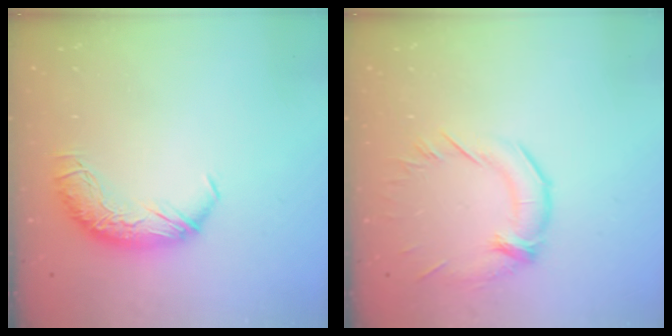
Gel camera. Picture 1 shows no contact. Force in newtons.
{"total": 1.5, "press": 0.3, "slide": 1.5}